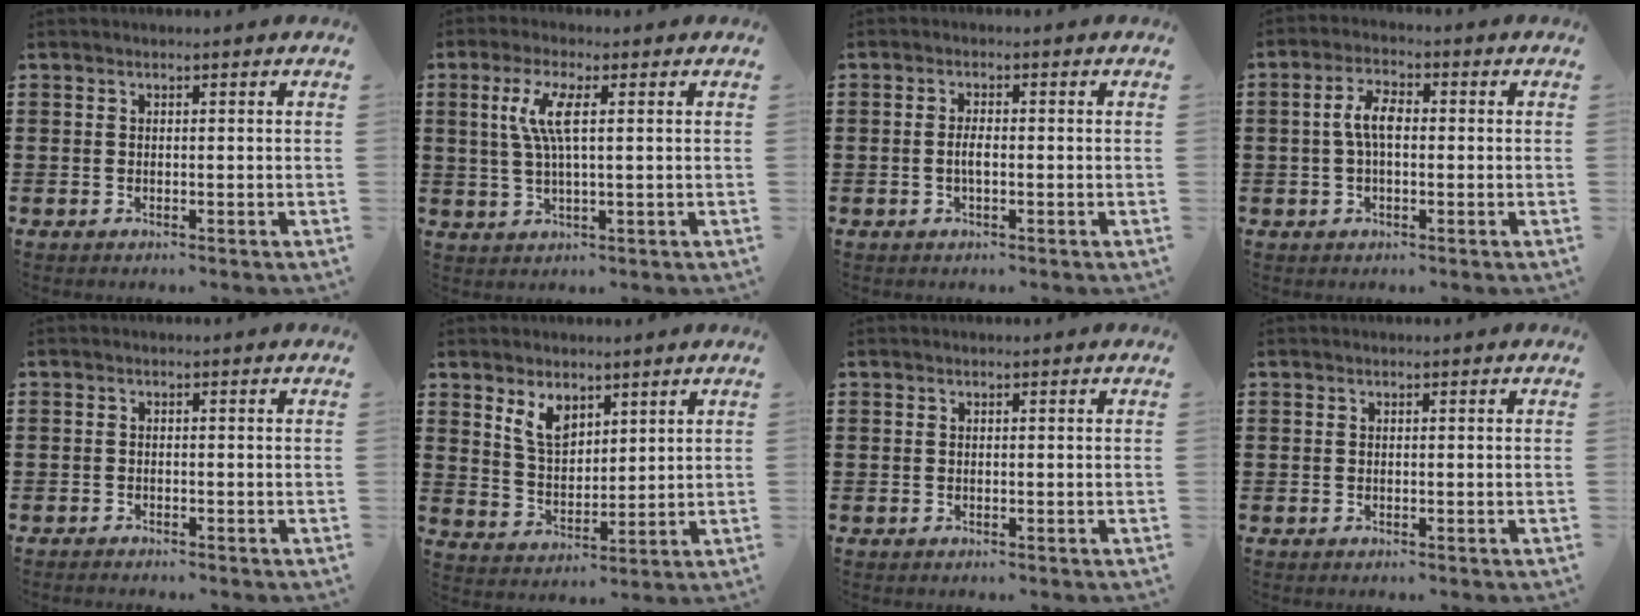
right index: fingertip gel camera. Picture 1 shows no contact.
{"total": 5.4, "force": [1.2, 0.9, 5.1], "torque": [-0.117, -0.004, 0.014]}
{"total": 2.0, "force": [-0.3, 0.7, 1.8], "torque": [-0.042, -0.001, -0.009]}
{"total": 5.0, "force": [0.0, 2.2, 4.5], "torque": [-0.100, 0.003, -0.007]}
{"total": 0.9, "force": [-0.9, 0.2, 0.0], "torque": [-0.001, 0.003, -0.019]}
{"total": 5.8, "force": [3.7, 3.2, 3.1], "torque": [-0.074, 0.003, 0.069]}
{"total": 0.0}
{"total": 0.0}